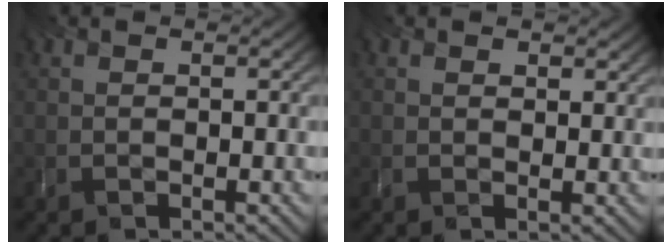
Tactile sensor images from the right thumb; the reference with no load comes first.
{"total": 1.7, "force": [1.3, 0.8, 0.8], "torque": [-0.016, -0.004, 0.025]}